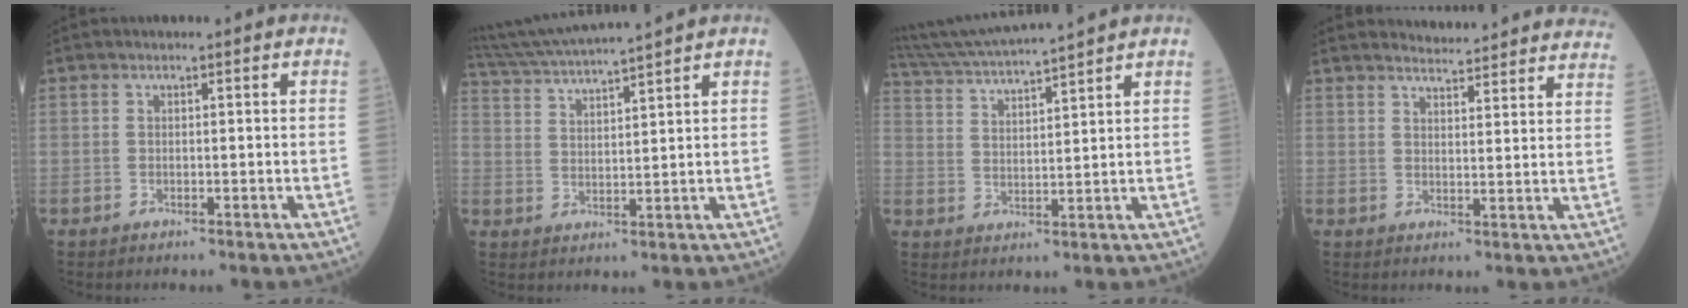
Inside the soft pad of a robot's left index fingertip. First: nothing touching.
{"total": 12.6, "force": [11.4, -1.7, 5.1], "torque": [-0.102, 0.010, 0.190]}
{"total": 13.2, "force": [12.1, -1.5, 5.1], "torque": [-0.105, 0.013, 0.203]}
{"total": 18.0, "force": [17.5, 1.9, 3.8], "torque": [-0.040, -0.047, 0.192]}